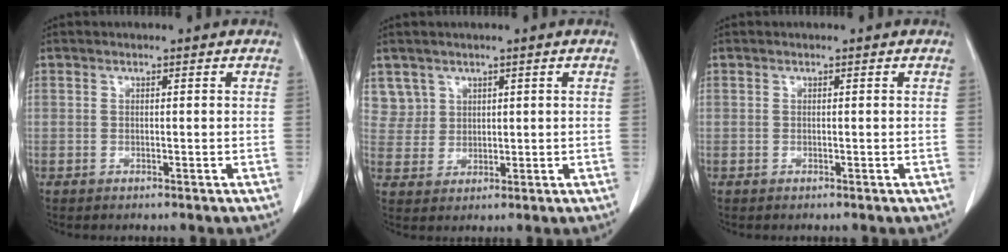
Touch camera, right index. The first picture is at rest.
{"total": 4.1, "force": [2.4, 3.3, -0.5], "torque": [0.023, 0.002, 0.050]}
{"total": 0.0}